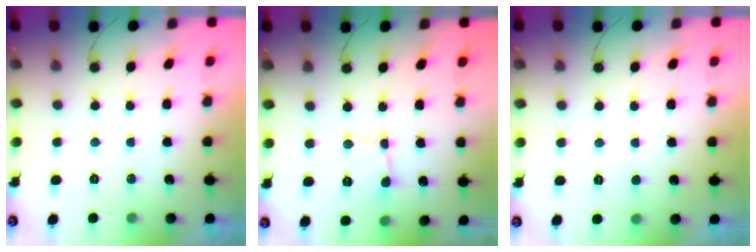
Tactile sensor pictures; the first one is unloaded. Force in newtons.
{"total": 1.6, "press": 1.6, "slide": 0.1}
{"total": 1.8, "press": 1.8, "slide": 0.2}